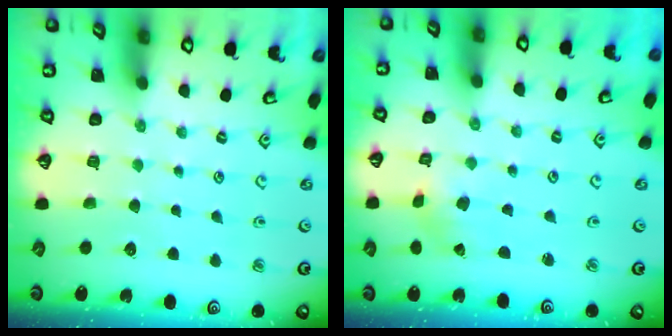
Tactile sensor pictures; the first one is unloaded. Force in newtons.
{"total": 1.5, "press": 1.5, "slide": 0.2}